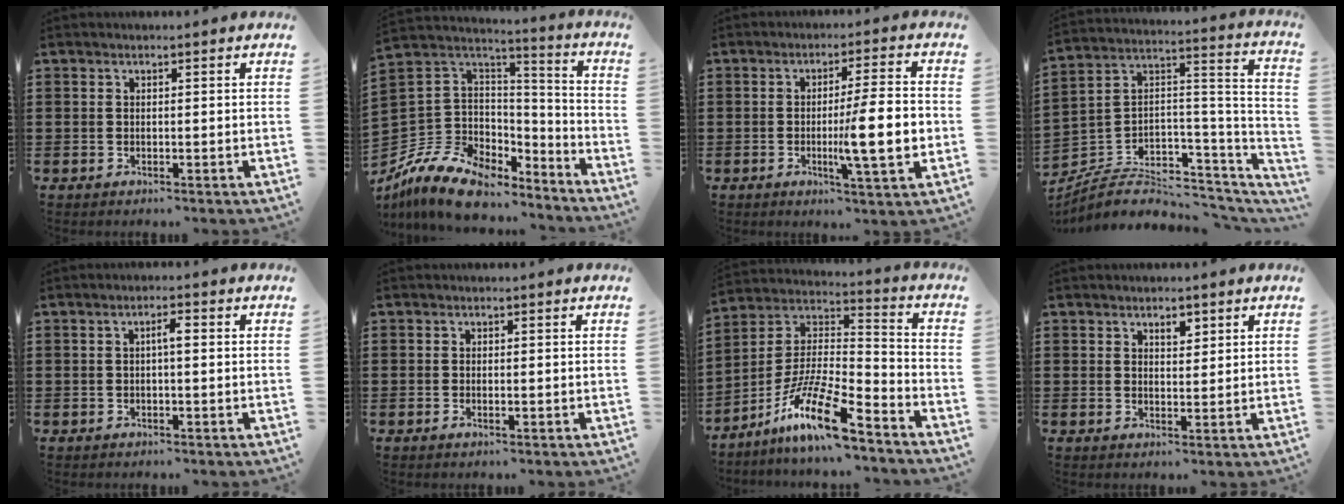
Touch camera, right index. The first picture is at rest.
{"total": 11.2, "force": [-7.5, 7.0, 4.7], "torque": [-0.124, 0.011, -0.141]}
{"total": 10.3, "force": [-1.5, 1.3, 10.1], "torque": [-0.151, -0.006, -0.029]}
{"total": 5.5, "force": [-2.7, 3.5, 3.2], "torque": [-0.072, -0.012, -0.052]}
{"total": 2.0, "force": [0.0, 0.5, 1.9], "torque": [-0.036, 0.004, -0.002]}
{"total": 0.6, "force": [-0.2, 0.1, 0.6], "torque": [-0.012, -0.004, -0.002]}
{"total": 14.5, "force": [-10.0, 2.4, 10.2], "torque": [-0.203, 0.015, -0.186]}
{"total": 2.3, "force": [1.6, 1.1, 1.3], "torque": [-0.020, 0.002, 0.027]}